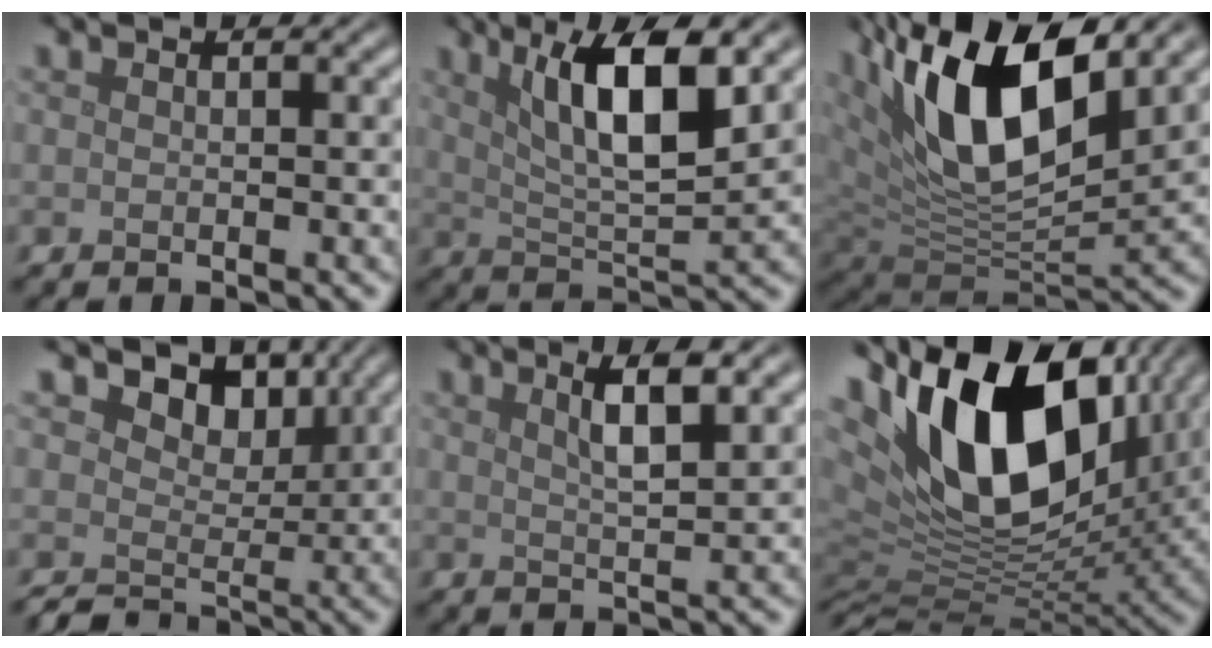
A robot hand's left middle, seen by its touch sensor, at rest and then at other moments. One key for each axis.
{"total": 8.2, "fx": 3.4, "fy": 2.1, "fz": 7.2, "tx": -0.116, "ty": 0.000, "tz": 0.062}
{"total": 13.2, "fx": 5.6, "fy": 5.3, "fz": 10.8, "tx": -0.184, "ty": 0.010, "tz": 0.096}
{"total": 6.3, "fx": 2.6, "fy": 4.5, "fz": 3.5, "tx": -0.048, "ty": -0.012, "tz": 0.027}
{"total": 4.6, "fx": 2.2, "fy": 1.0, "fz": 4.0, "tx": -0.058, "ty": 0.006, "tz": 0.034}
{"total": 14.7, "fx": 5.9, "fy": 7.4, "fz": 11.3, "tx": -0.188, "ty": 0.005, "tz": 0.097}